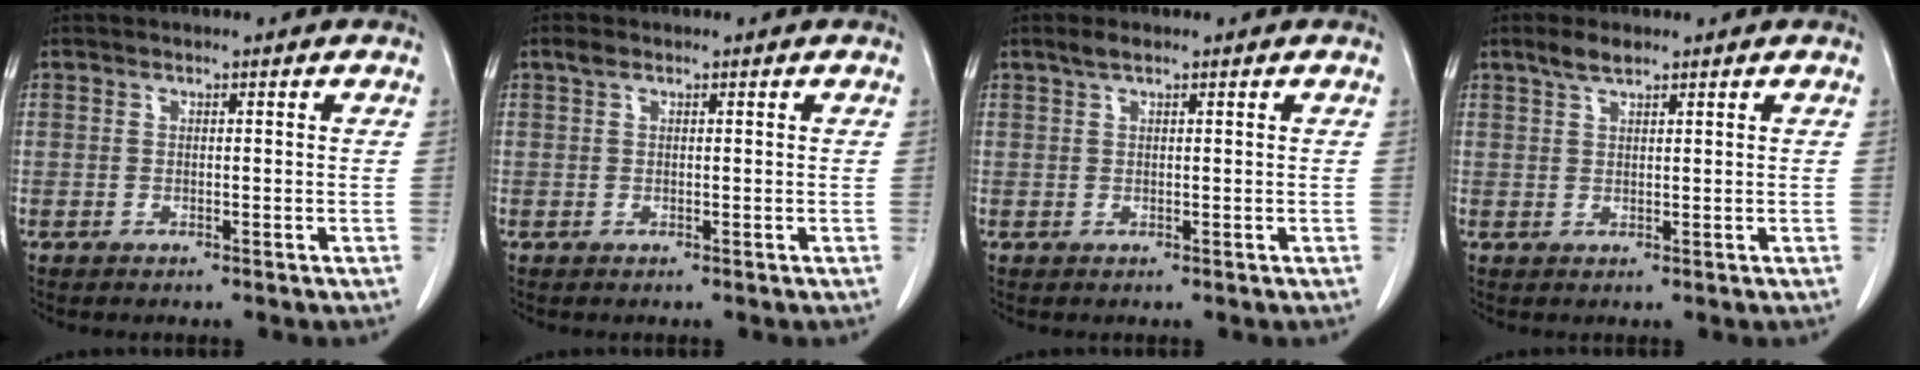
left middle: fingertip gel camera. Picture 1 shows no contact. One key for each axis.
{"total": 1.0, "fx": 0.7, "fy": 0.4, "fz": 0.6, "tx": -0.014, "ty": 0.013, "tz": 0.013}
{"total": 1.4, "fx": 1.1, "fy": 0.2, "fz": 0.9, "tx": -0.025, "ty": 0.006, "tz": 0.023}
{"total": 2.6, "fx": 2.0, "fy": 0.6, "fz": 1.6, "tx": -0.036, "ty": 0.006, "tz": 0.039}